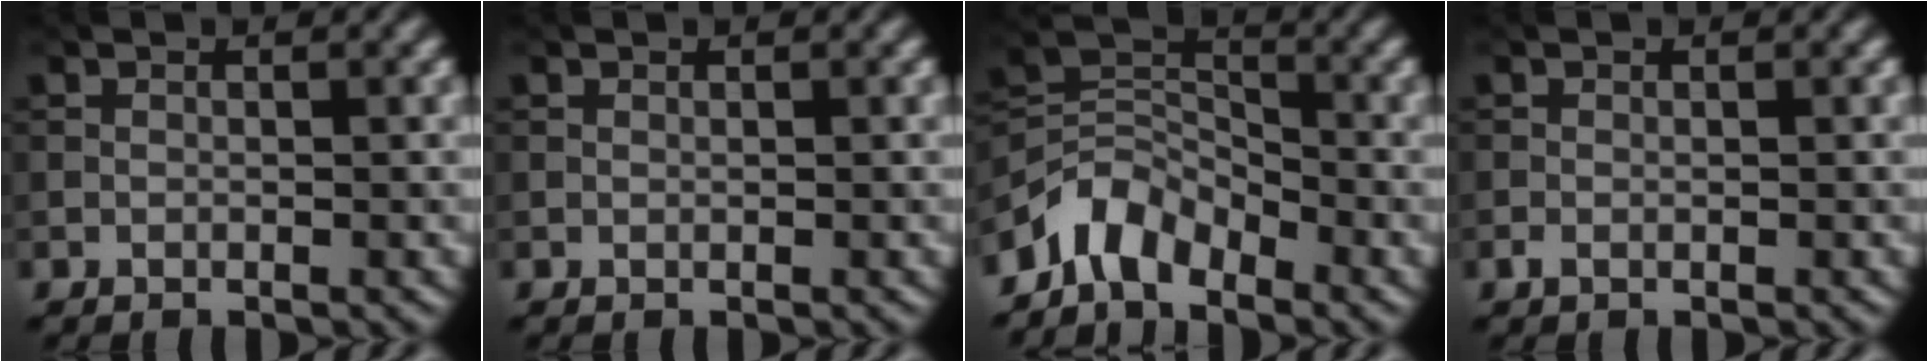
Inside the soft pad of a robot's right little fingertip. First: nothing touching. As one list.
[{"total": 0.0}, {"total": 3.8, "force": [-3.1, 1.8, 1.3], "torque": [-0.017, 0.004, -0.072]}, {"total": 0.6, "force": [-0.4, 0.3, 0.3], "torque": [-0.008, -0.001, -0.009]}]